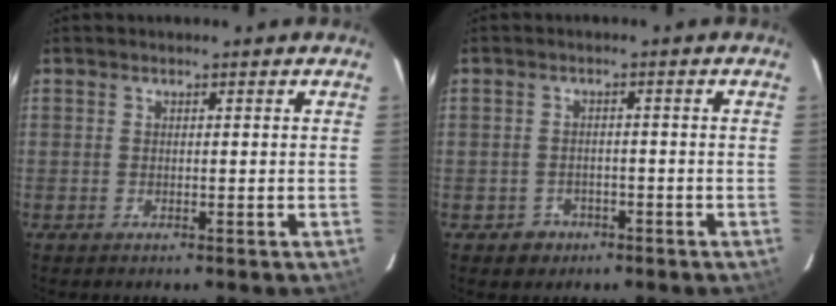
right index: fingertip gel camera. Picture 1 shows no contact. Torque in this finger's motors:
{"motor_torque": [0.02, -0.07, -0.11, -0.08]}